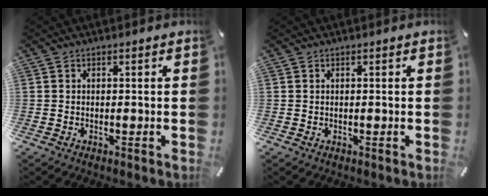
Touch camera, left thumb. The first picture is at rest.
{"total": 0.0}